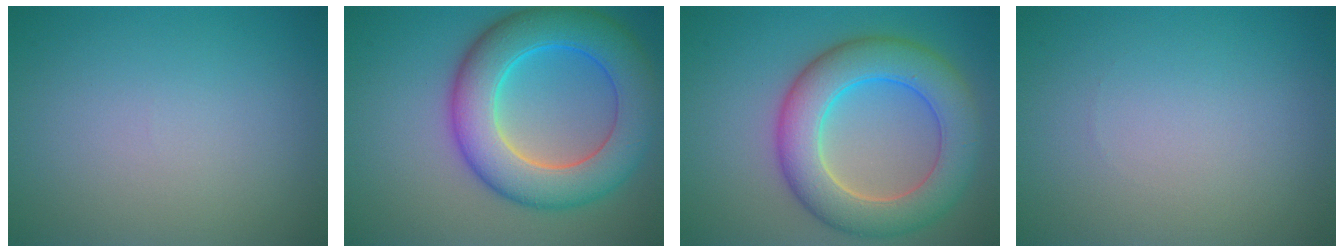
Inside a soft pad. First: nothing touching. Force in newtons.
{"total": 9.4, "press": 9.4, "slide": 0.2}
{"total": 8.2, "press": 8.2, "slide": 0.3}
{"total": 0.0}